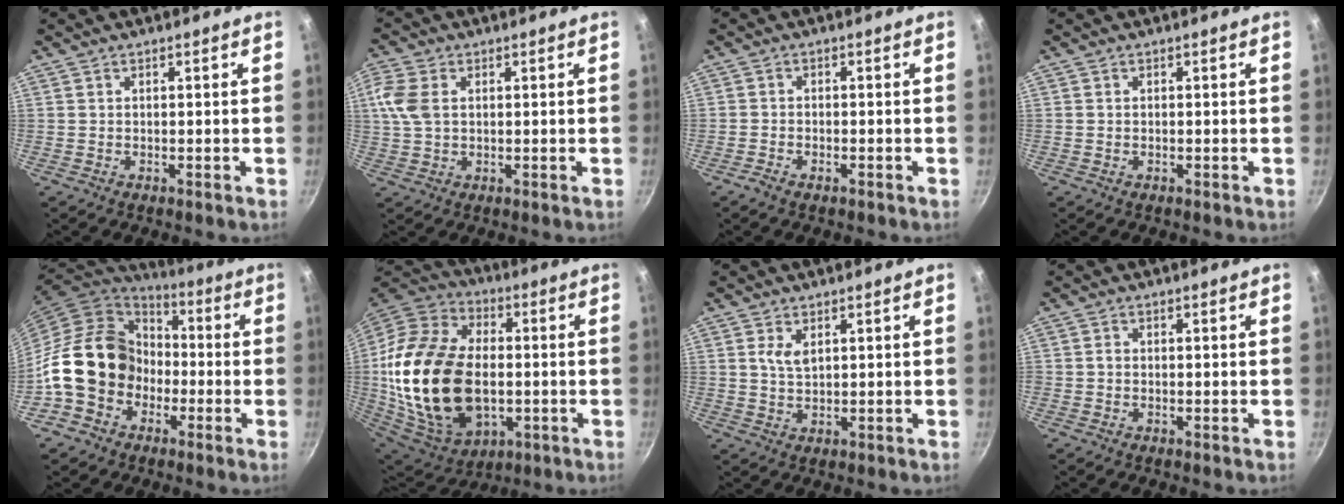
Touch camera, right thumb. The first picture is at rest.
{"total": 6.5, "force": [1.1, 4.5, 4.5], "torque": [-0.099, 0.008, 0.017]}
{"total": 2.4, "force": [-1.6, 1.1, 1.4], "torque": [-0.036, 0.013, -0.035]}
{"total": 0.0}
{"total": 17.1, "force": [-4.0, 14.1, 8.9], "torque": [-0.113, 0.051, -0.074]}
{"total": 29.4, "force": [-1.9, 18.9, 22.5], "torque": [-0.429, 0.012, -0.023]}
{"total": 3.2, "force": [1.2, 1.7, 2.4], "torque": [-0.041, -0.010, 0.023]}
{"total": 0.8, "force": [-0.3, 0.4, 0.6], "torque": [-0.017, 0.006, -0.010]}